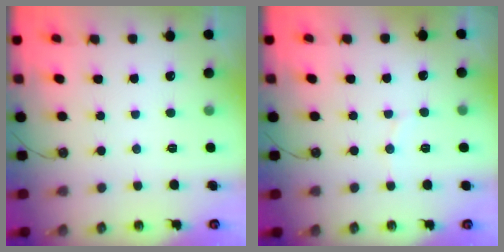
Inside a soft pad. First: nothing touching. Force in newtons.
{"total": 2.9, "press": 2.9, "slide": 0.3}